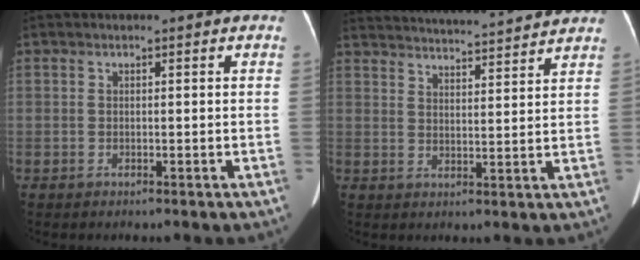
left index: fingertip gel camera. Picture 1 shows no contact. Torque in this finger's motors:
{"motor_torque": [0.85, -1.29, 0.34, 0.12]}